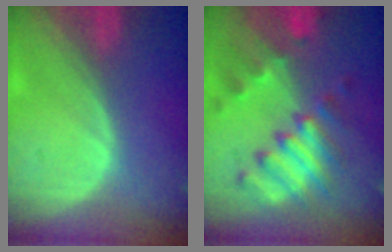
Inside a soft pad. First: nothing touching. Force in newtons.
{"total": 10.1, "press": 8.8, "slide": 4.8}